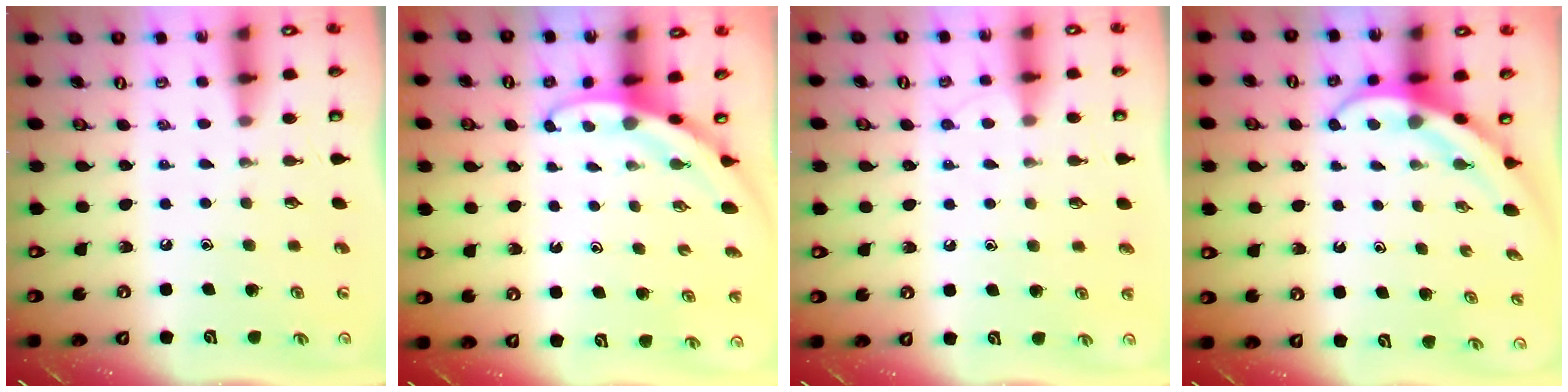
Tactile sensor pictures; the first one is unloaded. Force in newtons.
{"total": 2.9, "press": 2.9, "slide": 0.1}
{"total": 5.0, "press": 4.9, "slide": 0.6}
{"total": 4.0, "press": 4.0, "slide": 0.4}